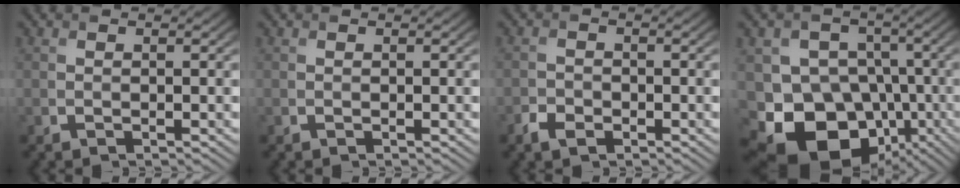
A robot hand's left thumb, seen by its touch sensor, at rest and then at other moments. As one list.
[{"total": 0.0}, {"total": 2.2, "force": [-1.4, 1.4, 1.0], "torque": [-0.022, -0.002, -0.030]}, {"total": 14.3, "force": [-5.6, 11.3, 6.9], "torque": [-0.125, -0.026, -0.101]}]